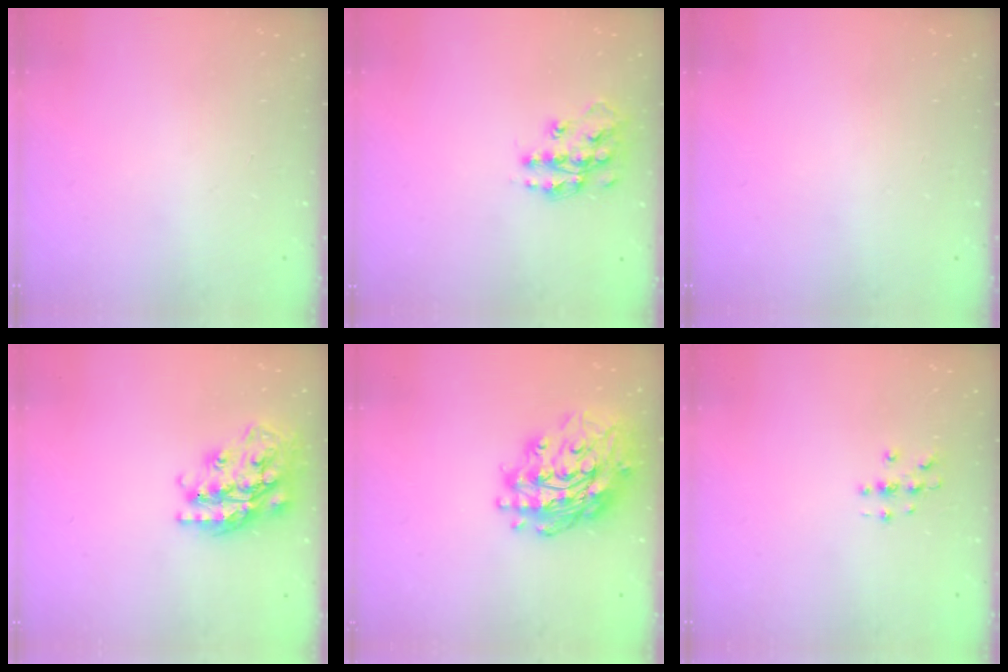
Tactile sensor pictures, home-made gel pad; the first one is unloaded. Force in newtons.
{"total": 13.2, "press": 13.1, "slide": 0.9}
{"total": 0.0}
{"total": 22.6, "press": 22.5, "slide": 1.7}
{"total": 20.7, "press": 20.6, "slide": 1.9}
{"total": 2.9, "press": 2.9, "slide": 0.3}